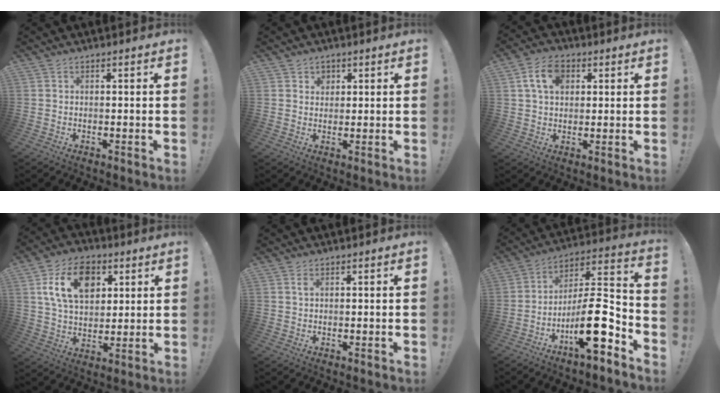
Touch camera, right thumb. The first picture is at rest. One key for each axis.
{"total": 2.9, "fx": 1.6, "fy": 2.4, "fz": 0.5, "tx": -0.002, "ty": -0.008, "tz": 0.027}
{"total": 9.5, "fx": 3.2, "fy": 6.5, "fz": 6.2, "tx": -0.110, "ty": 0.008, "tz": 0.059}
{"total": 16.8, "fx": 6.3, "fy": 11.6, "fz": 10.3, "tx": -0.156, "ty": -0.012, "tz": 0.121}
{"total": 1.0, "fx": 0.4, "fy": 0.5, "fz": 0.8, "tx": -0.009, "ty": -0.001, "tz": 0.006}
{"total": 17.6, "fx": -7.7, "fy": 5.5, "fz": 14.8, "tx": -0.250, "ty": 0.036, "tz": -0.122}